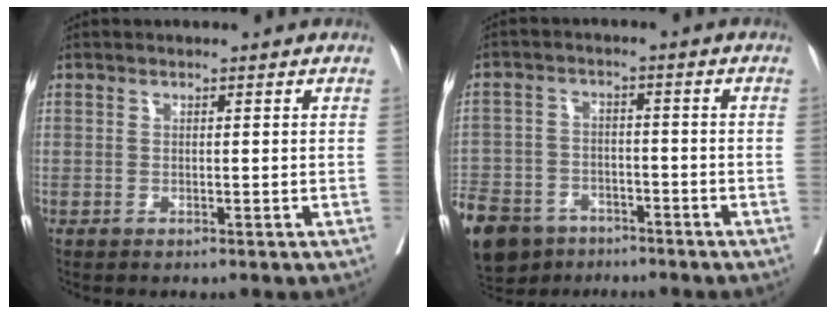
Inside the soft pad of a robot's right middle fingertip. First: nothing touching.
{"total": 18.1, "force": [-12.1, 11.0, 7.7], "torque": [-0.235, -0.023, -0.191]}